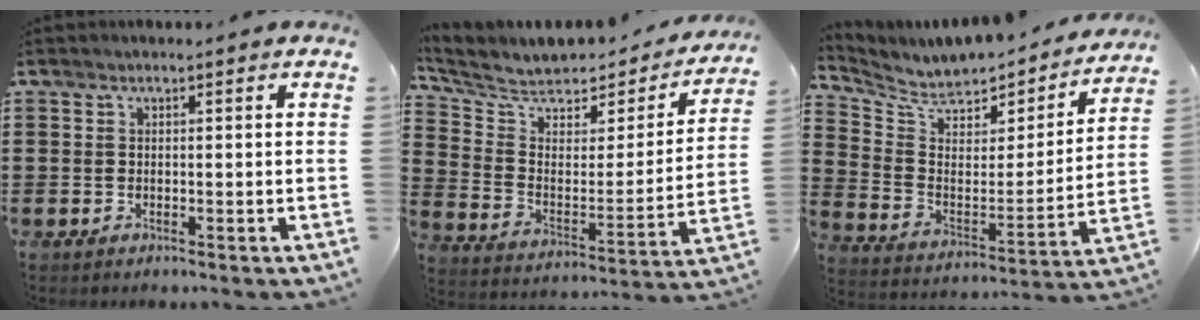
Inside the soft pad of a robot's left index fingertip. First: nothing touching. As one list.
[{"total": 6.1, "force": [5.1, 2.5, 2.3], "torque": [-0.068, -0.041, 0.083]}, {"total": 5.8, "force": [5.2, 2.0, 1.4], "torque": [-0.061, -0.046, 0.087]}]